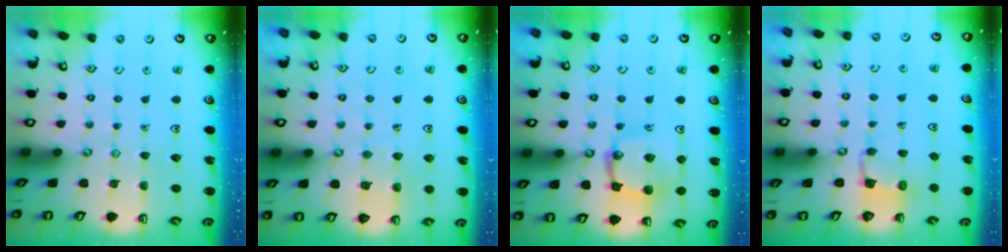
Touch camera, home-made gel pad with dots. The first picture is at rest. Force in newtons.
{"total": 5.3, "press": 5.3, "slide": 0.3}
{"total": 13.4, "press": 13.4, "slide": 1.3}
{"total": 3.3, "press": 3.3, "slide": 0.3}